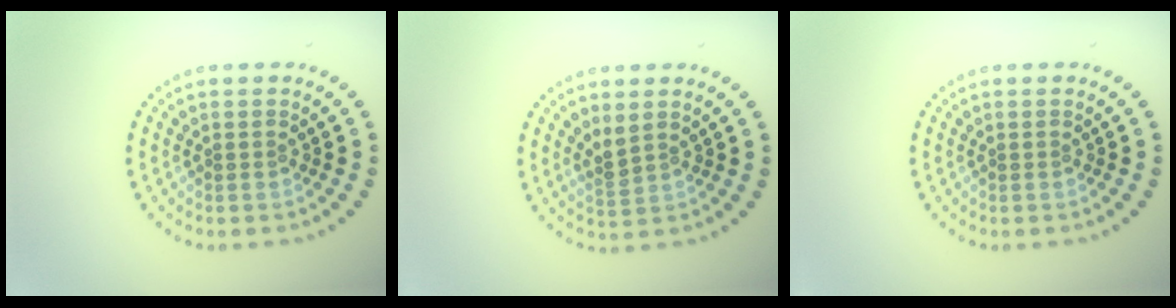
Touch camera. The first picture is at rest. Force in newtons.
{"total": 1.5, "press": 1.2, "slide": 0.9}
{"total": 0.0}